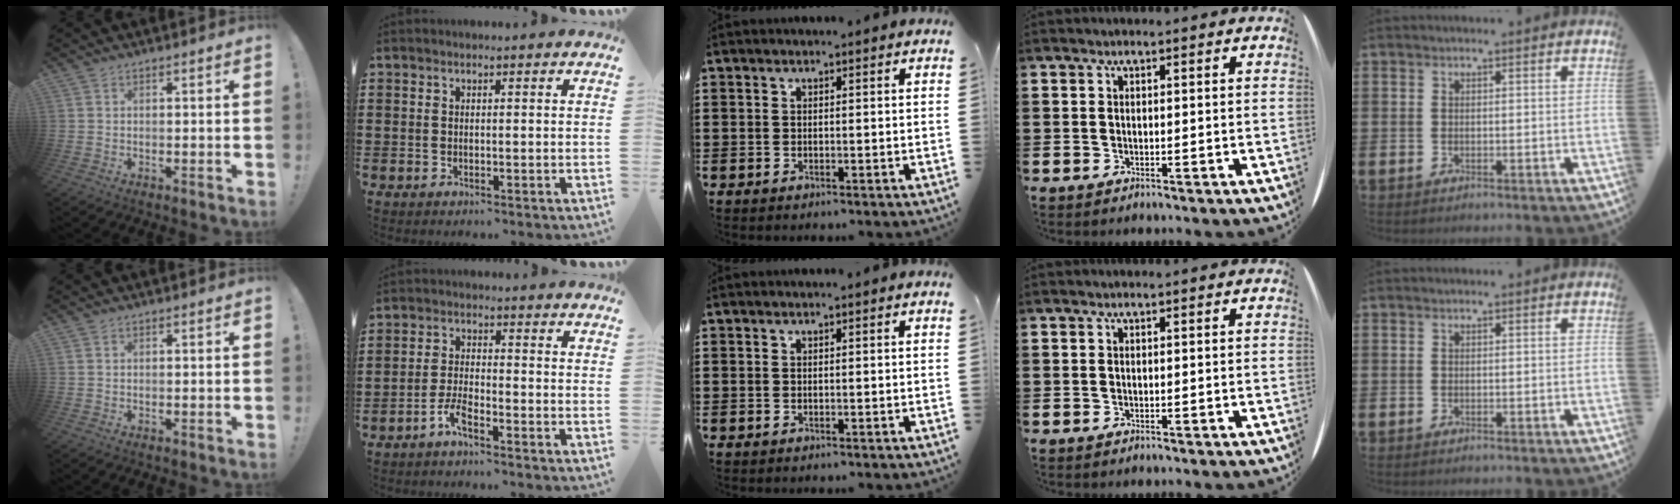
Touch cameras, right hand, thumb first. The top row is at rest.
{"index": {"total": 3.7, "force": [-2.9, 0.6, 2.3], "torque": [-0.056, 0.003, -0.059]}}